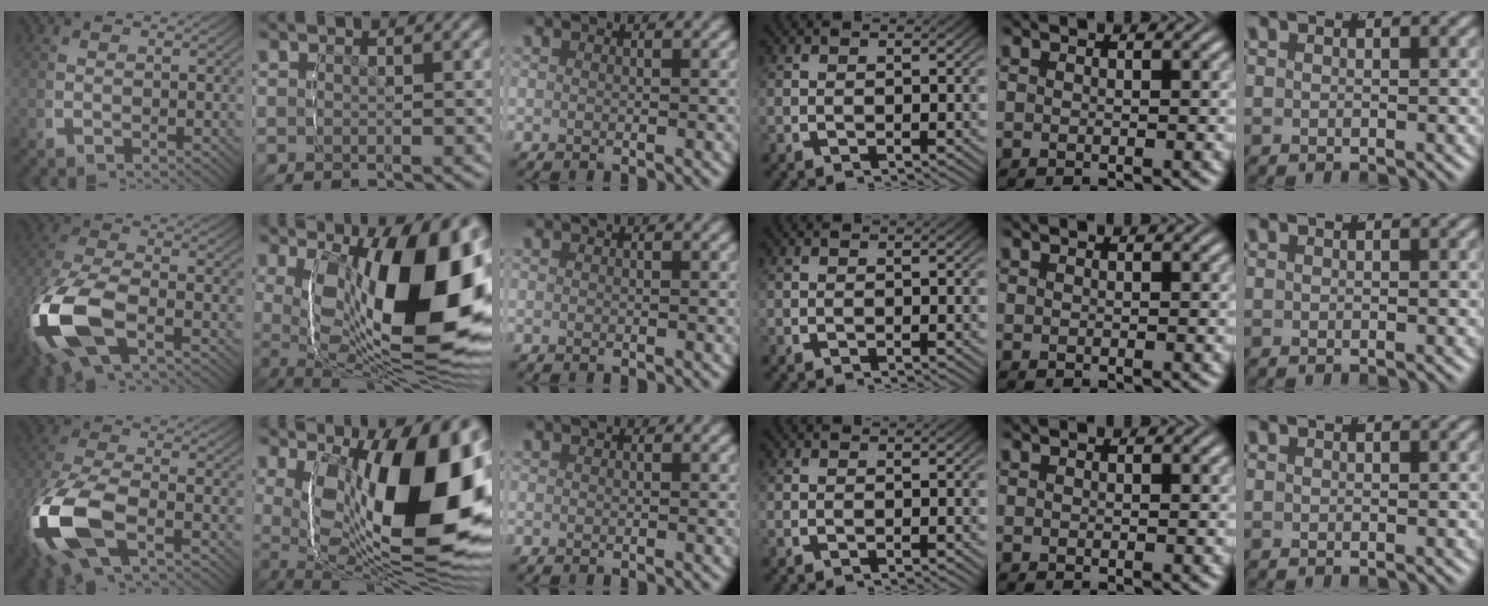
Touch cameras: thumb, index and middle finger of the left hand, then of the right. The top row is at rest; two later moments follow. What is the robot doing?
{"motion": "grasp_and_lifting", "object": "scissors"}